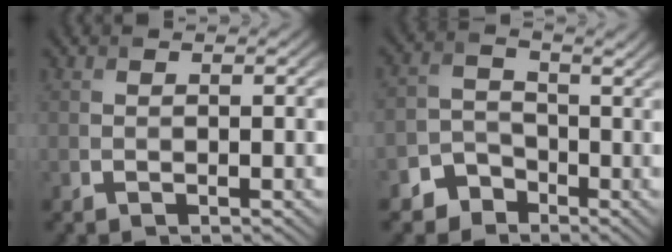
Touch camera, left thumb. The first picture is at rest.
{"total": 4.1, "force": [-2.5, 3.0, 1.2], "torque": [-0.022, 0.003, -0.057]}